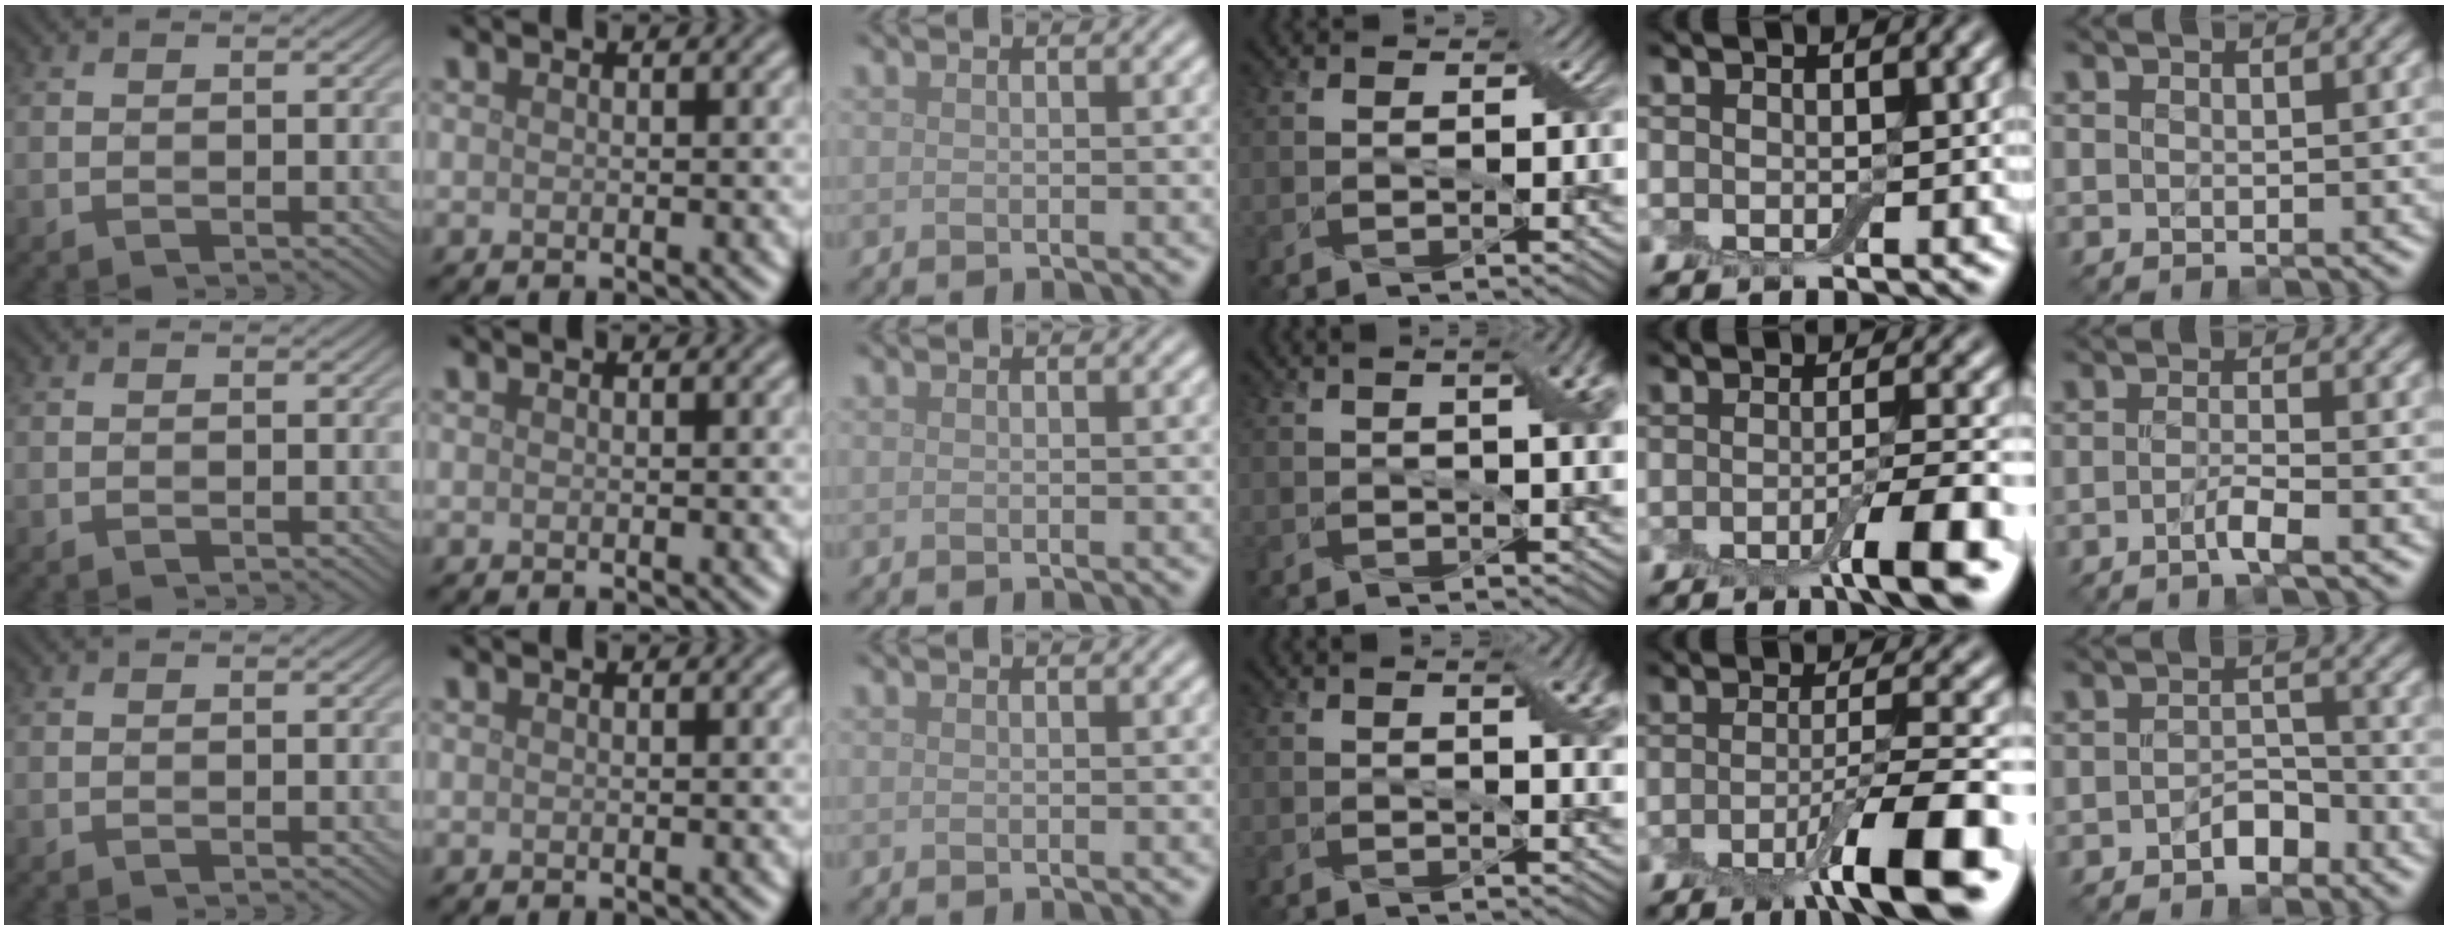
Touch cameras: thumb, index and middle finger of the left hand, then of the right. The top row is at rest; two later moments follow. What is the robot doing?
{"motion": "wrap", "object": "cling film"}